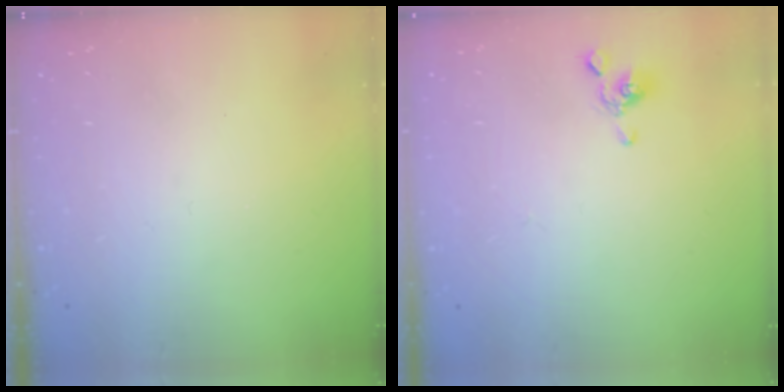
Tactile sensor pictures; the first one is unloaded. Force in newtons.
{"total": 2.2, "press": 2.0, "slide": 0.8}